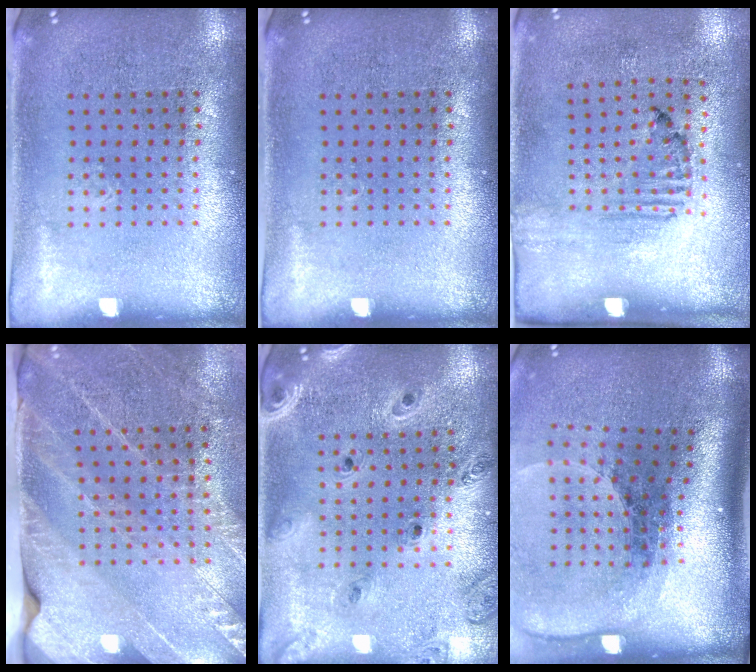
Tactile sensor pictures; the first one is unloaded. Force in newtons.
{"total": 0.0}
{"total": 1.6, "press": 1.1, "slide": 1.2}
{"total": 2.7, "press": 2.6, "slide": 0.7}
{"total": 1.3, "press": 1.3, "slide": 0.2}
{"total": 2.6, "press": 1.8, "slide": 1.8}